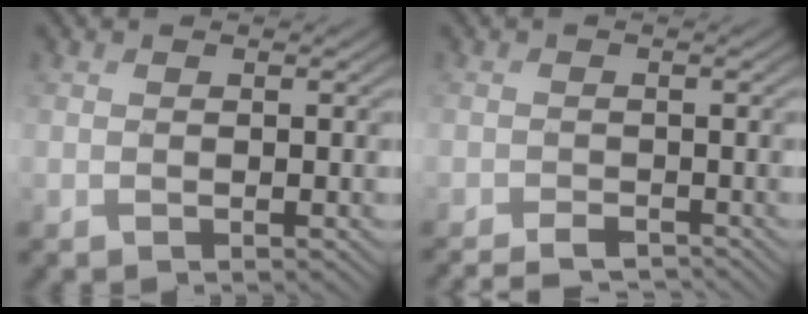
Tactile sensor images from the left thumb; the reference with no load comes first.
{"total": 3.6, "force": [-3.2, 1.3, 1.1], "torque": [-0.013, -0.012, -0.062]}